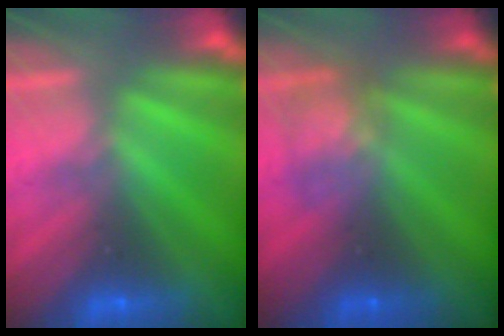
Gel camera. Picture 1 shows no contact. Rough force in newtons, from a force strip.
{"total": 2.3}